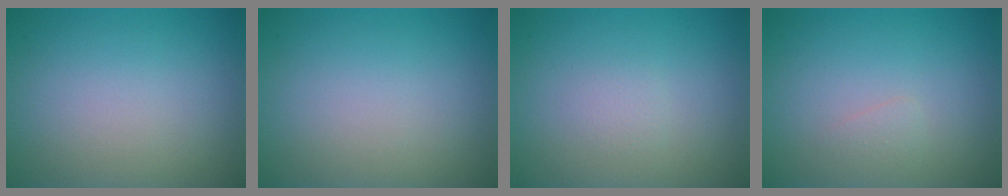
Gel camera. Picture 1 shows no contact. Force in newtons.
{"total": 0.0}
{"total": 0.8, "press": 0.8, "slide": 0.0}
{"total": 0.7, "press": 0.7, "slide": 0.0}